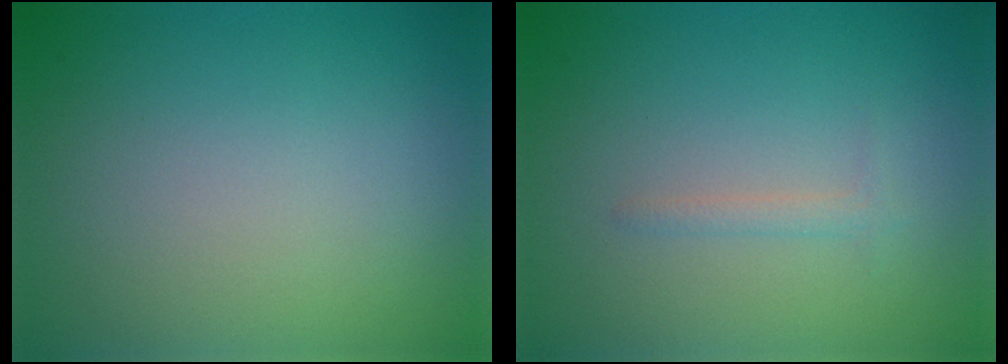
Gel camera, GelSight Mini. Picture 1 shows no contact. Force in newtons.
{"total": 0.9, "press": 0.9, "slide": 0.0}